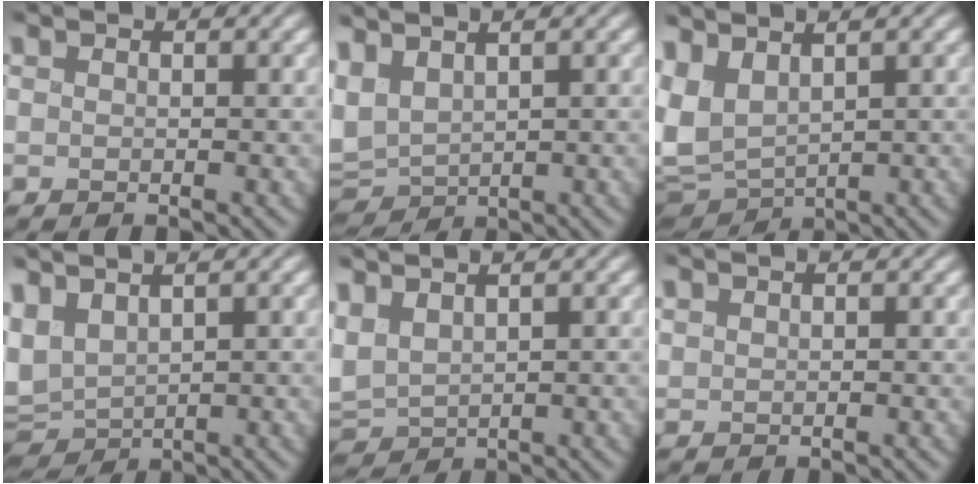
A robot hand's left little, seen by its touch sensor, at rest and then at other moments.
{"total": 4.0, "force": [1.0, 2.7, 2.7], "torque": [-0.079, 0.005, 0.025]}
{"total": 5.8, "force": [1.3, 3.3, 4.6], "torque": [-0.121, 0.003, 0.032]}
{"total": 4.9, "force": [0.8, 3.5, 3.4], "torque": [-0.100, 0.001, 0.029]}
{"total": 3.0, "force": [1.1, 1.9, 2.1], "torque": [-0.061, 0.008, 0.027]}
{"total": 0.6, "force": [0.6, 0.1, 0.0], "torque": [0.002, -0.003, 0.013]}